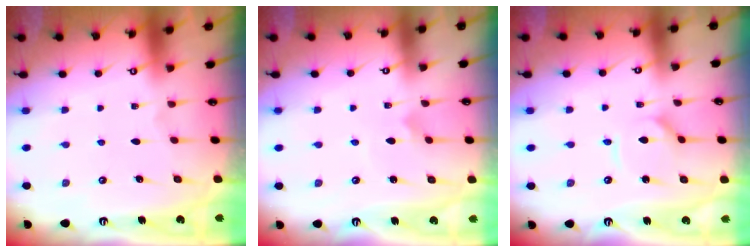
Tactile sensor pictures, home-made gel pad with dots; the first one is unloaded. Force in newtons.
{"total": 2.9, "press": 2.9, "slide": 0.2}
{"total": 3.2, "press": 3.2, "slide": 0.4}